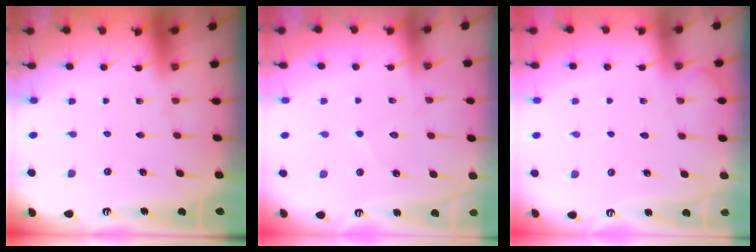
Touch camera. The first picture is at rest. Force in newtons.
{"total": 4.9, "press": 4.9, "slide": 0.6}
{"total": 2.3, "press": 2.3, "slide": 0.3}